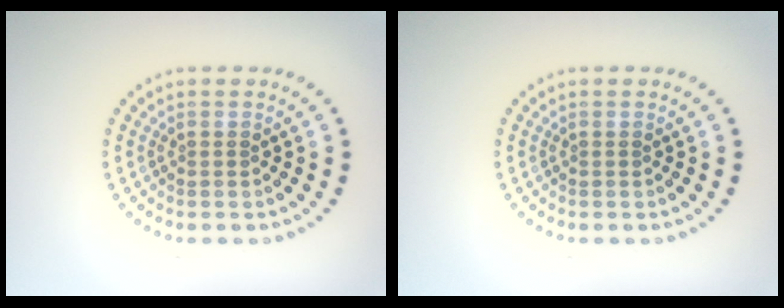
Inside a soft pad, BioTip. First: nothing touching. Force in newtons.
{"total": 0.0}